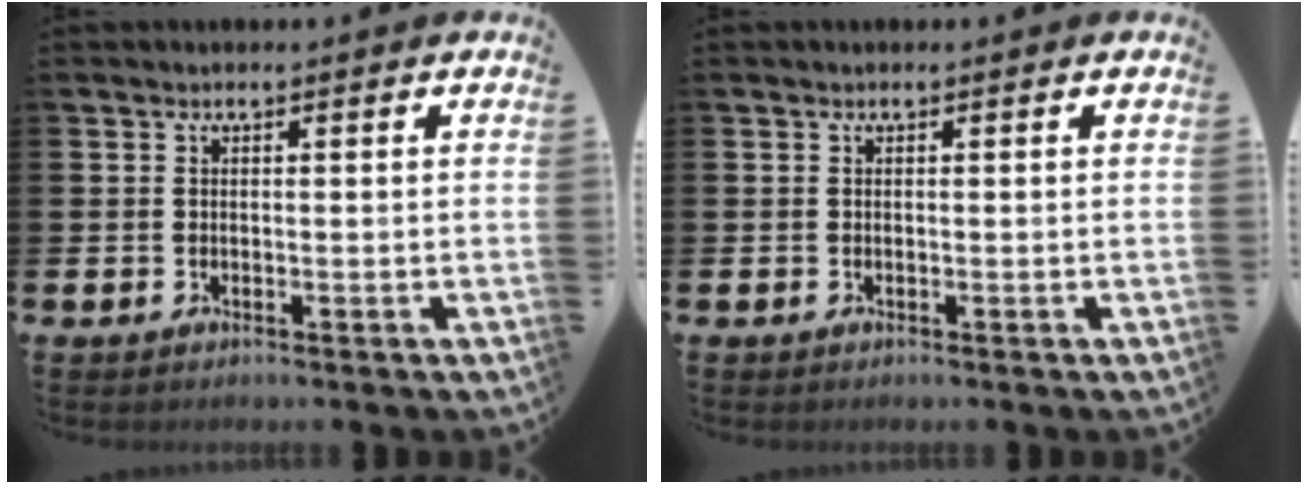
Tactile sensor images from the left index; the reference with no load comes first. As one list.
[{"total": 0.0}]